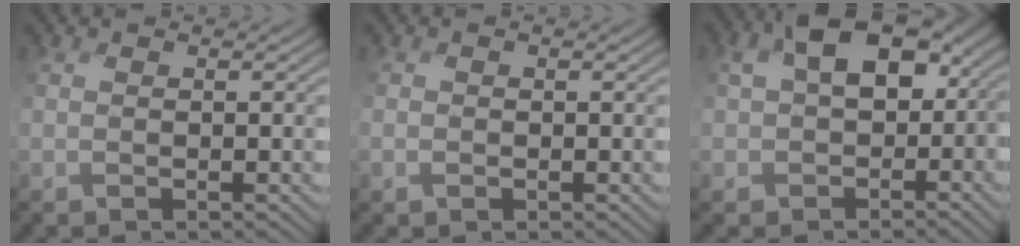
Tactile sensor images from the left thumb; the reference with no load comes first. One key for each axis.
{"total": 0.6, "fx": -0.4, "fy": 0.5, "fz": 0.1, "tx": -0.004, "ty": -0.002, "tz": -0.008}
{"total": 9.8, "fx": -0.1, "fy": 7.3, "fz": 6.5, "tx": -0.126, "ty": -0.016, "tz": -0.009}